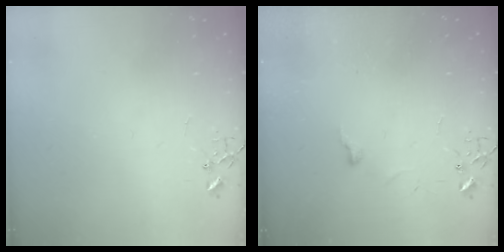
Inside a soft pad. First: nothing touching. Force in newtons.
{"total": 3.8, "press": 3.8, "slide": 0.5}